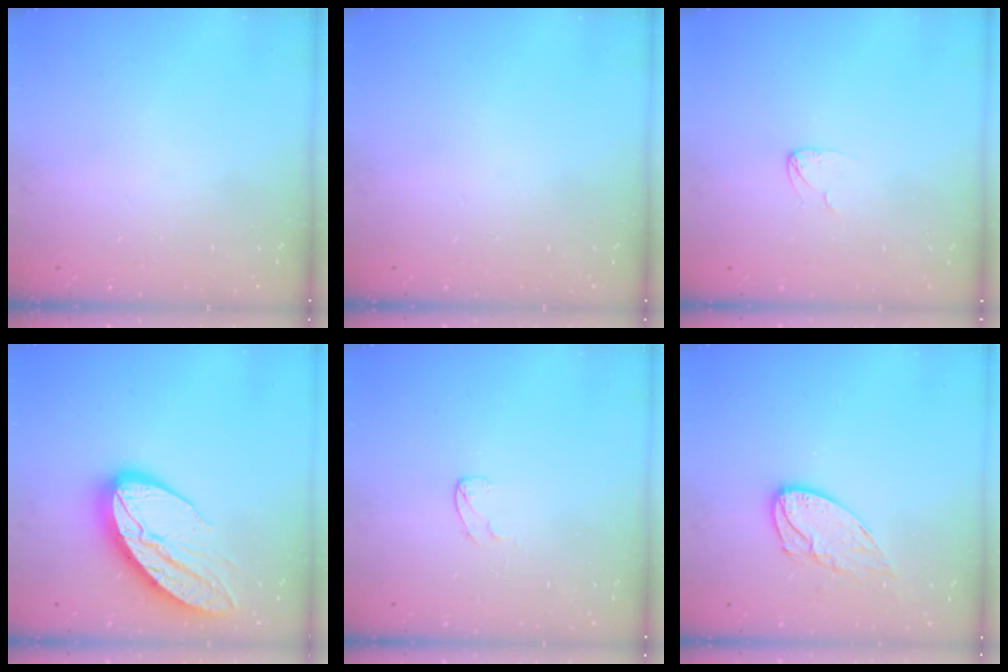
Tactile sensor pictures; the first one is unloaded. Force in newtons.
{"total": 0.0}
{"total": 2.7, "press": 2.7, "slide": 0.1}
{"total": 13.7, "press": 13.7, "slide": 1.4}
{"total": 3.3, "press": 3.3, "slide": 0.3}
{"total": 9.9, "press": 9.9, "slide": 0.7}